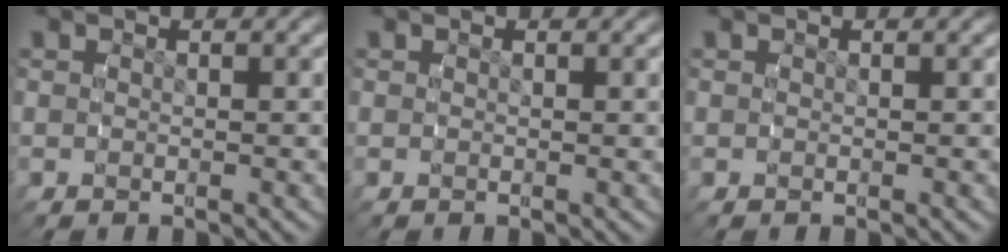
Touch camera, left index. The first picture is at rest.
{"total": 0.0}
{"total": 0.0}